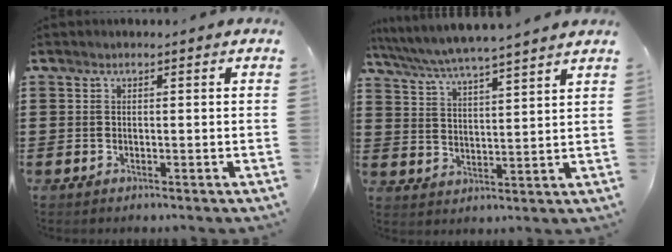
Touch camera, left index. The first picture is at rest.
{"total": 4.9, "force": [4.6, -0.7, 1.5], "torque": [-0.050, -0.032, 0.077]}